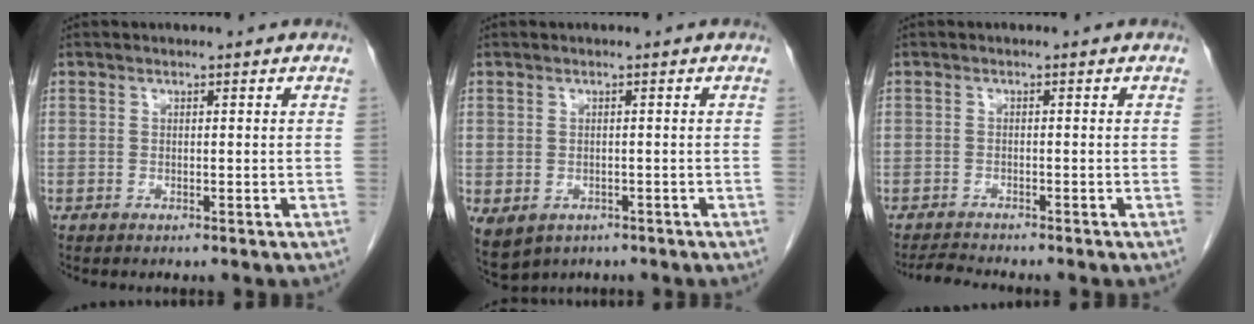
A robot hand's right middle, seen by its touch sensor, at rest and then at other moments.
{"total": 7.5, "force": [-4.0, 5.6, 3.2], "torque": [-0.080, -0.003, -0.052]}
{"total": 2.4, "force": [-2.3, -0.5, 0.3], "torque": [-0.015, -0.017, -0.041]}